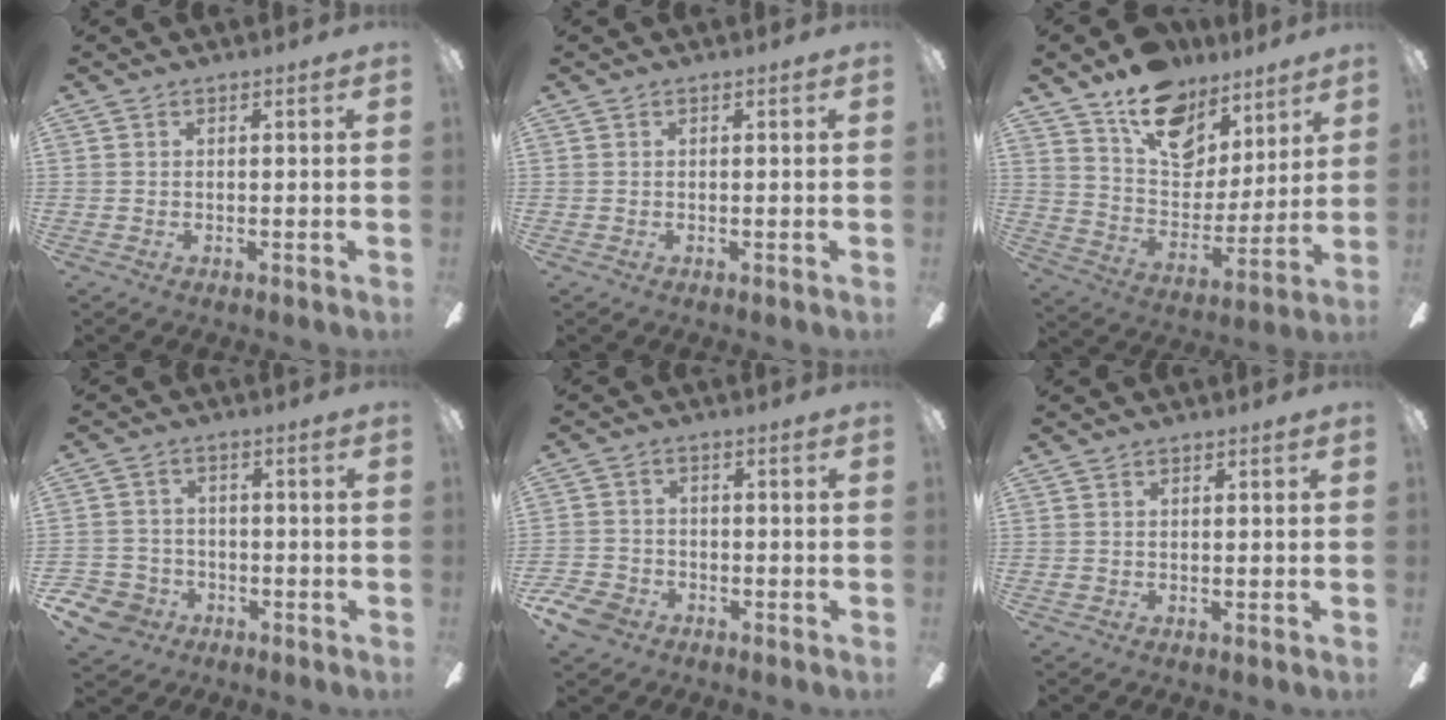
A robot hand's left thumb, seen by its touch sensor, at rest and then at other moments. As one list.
[{"total": 0.0}, {"total": 17.3, "force": [11.6, 10.4, 7.5], "torque": [-0.117, -0.067, 0.214]}, {"total": 7.1, "force": [-3.9, 5.6, 1.8], "torque": [-0.060, 0.028, -0.075]}, {"total": 6.7, "force": [-4.3, 4.4, 2.5], "torque": [-0.064, 0.025, -0.085]}, {"total": 0.6, "force": [0.0, 0.5, 0.1], "torque": [-0.002, 0.005, -0.002]}]